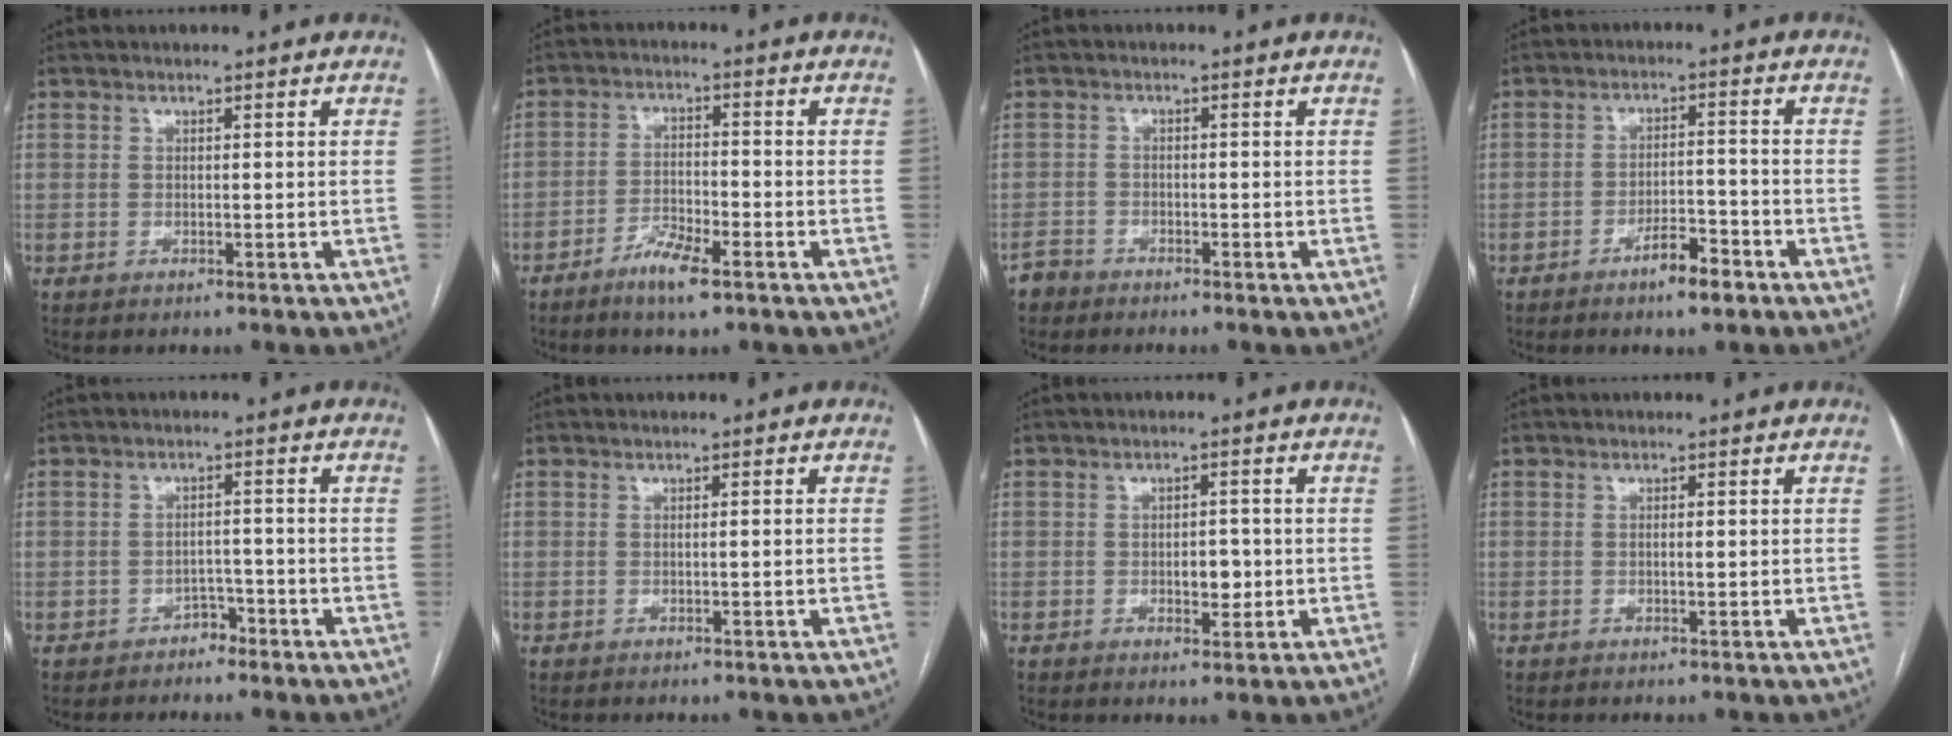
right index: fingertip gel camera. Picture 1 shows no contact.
{"total": 5.5, "force": [-3.7, 1.2, 3.9], "torque": [-0.076, -0.002, -0.066]}
{"total": 2.4, "force": [-1.9, 1.5, -0.5], "torque": [0.008, 0.005, -0.042]}
{"total": 5.1, "force": [-3.4, 1.4, 3.6], "torque": [-0.058, 0.003, -0.055]}
{"total": 2.3, "force": [-1.7, 1.5, 0.3], "torque": [-0.004, 0.008, -0.029]}
{"total": 0.7, "force": [-0.1, -0.2, 0.7], "torque": [-0.009, 0.000, 0.000]}
{"total": 3.3, "force": [-0.5, 1.7, 2.7], "torque": [-0.035, 0.003, -0.003]}
{"total": 0.9, "force": [-0.1, 0.1, 0.9], "torque": [-0.015, 0.000, 0.000]}